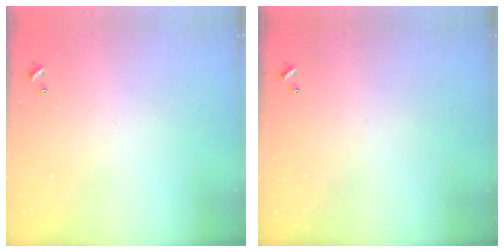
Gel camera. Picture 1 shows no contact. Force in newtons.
{"total": 0.0}